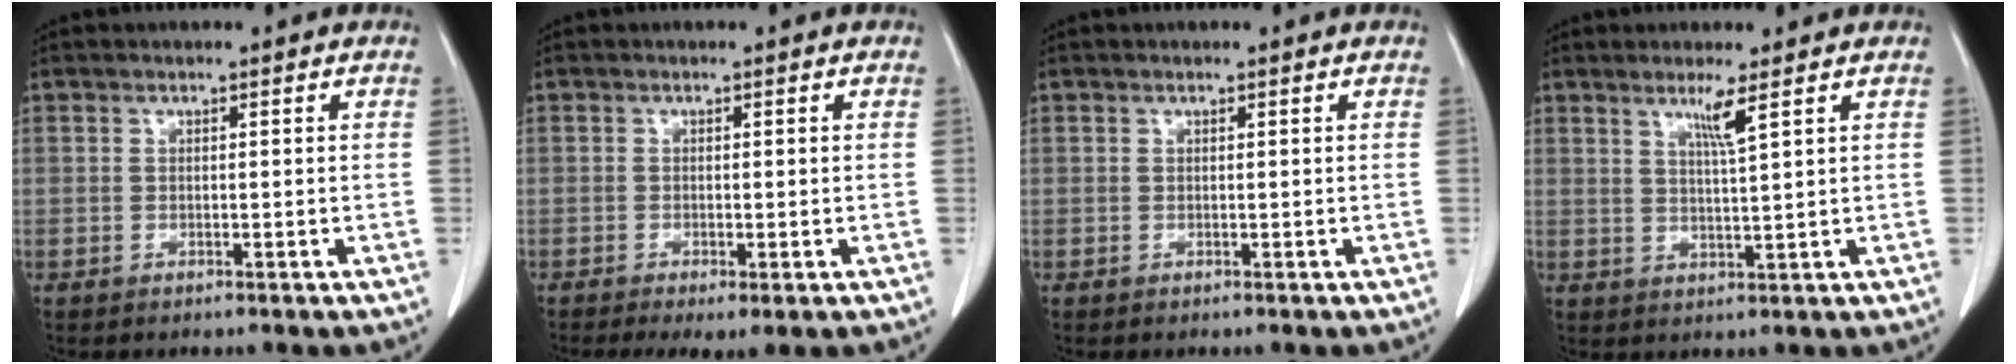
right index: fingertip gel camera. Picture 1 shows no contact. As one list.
[{"total": 4.0, "force": [-2.2, 0.9, 3.2], "torque": [-0.051, -0.016, -0.034]}, {"total": 0.0}, {"total": 3.5, "force": [2.0, -0.8, 2.8], "torque": [-0.055, -0.010, 0.041]}]